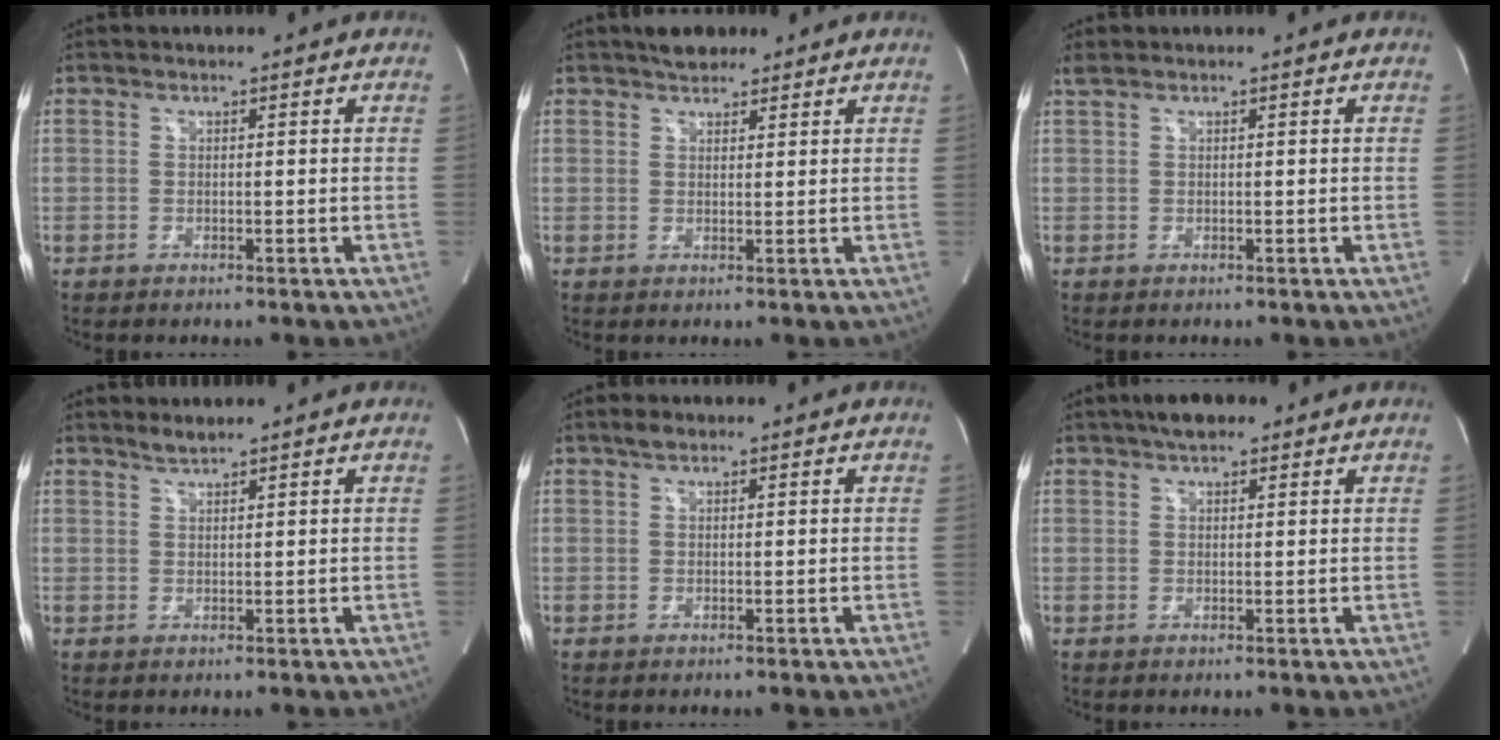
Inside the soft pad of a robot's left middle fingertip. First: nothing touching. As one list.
[{"total": 3.6, "force": [3.0, 1.6, 1.2], "torque": [-0.025, 0.014, 0.047]}, {"total": 1.0, "force": [0.8, 0.0, 0.6], "torque": [-0.023, 0.021, 0.024]}, {"total": 1.5, "force": [1.4, -0.1, 0.4], "torque": [-0.010, 0.004, 0.032]}, {"total": 1.4, "force": [1.0, 0.6, 0.8], "torque": [-0.019, 0.010, 0.018]}, {"total": 4.1, "force": [2.9, 1.5, 2.4], "torque": [-0.048, 0.017, 0.046]}]